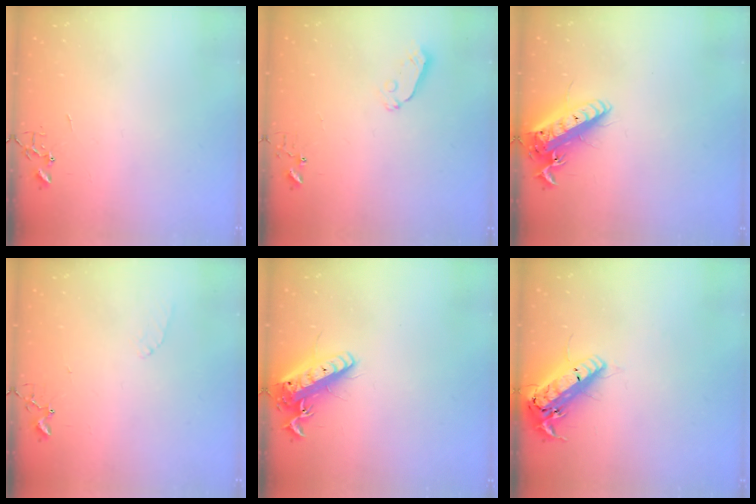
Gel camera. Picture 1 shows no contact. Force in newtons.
{"total": 4.1, "press": 4.1, "slide": 0.1}
{"total": 16.4, "press": 16.0, "slide": 3.4}
{"total": 5.0, "press": 4.9, "slide": 0.7}
{"total": 15.2, "press": 14.9, "slide": 3.0}
{"total": 18.4, "press": 18.1, "slide": 3.2}